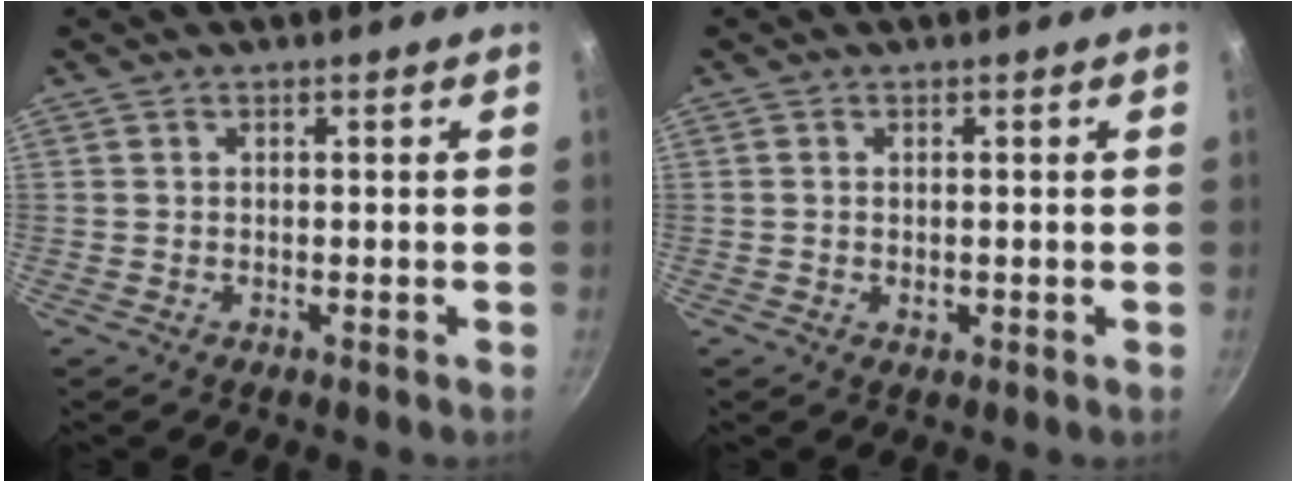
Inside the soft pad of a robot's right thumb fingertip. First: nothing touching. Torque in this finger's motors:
{"motor_torque": [-0.54, 0.45, -0.30, -0.10, -0.02]}